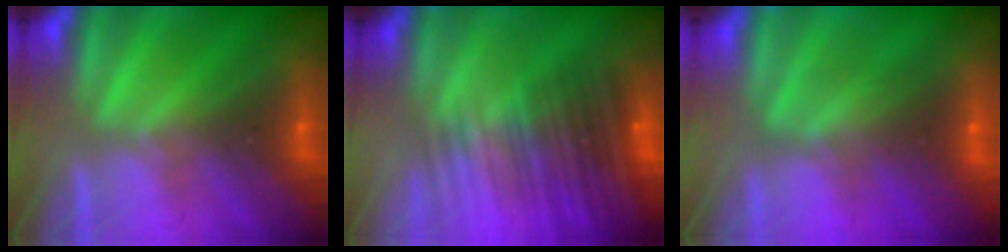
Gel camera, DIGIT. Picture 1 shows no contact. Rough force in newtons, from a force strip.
{"total": 7.2}
{"total": 2.6}